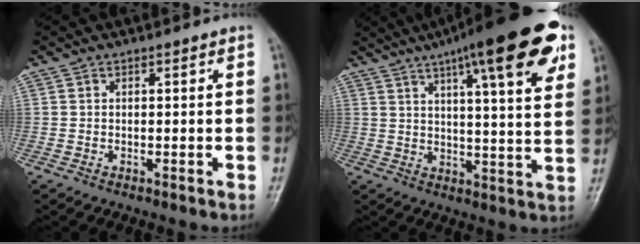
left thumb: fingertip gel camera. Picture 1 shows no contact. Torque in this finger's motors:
{"motor_torque": [1.06, 0.42, 1.77, -1.00, 0.41]}